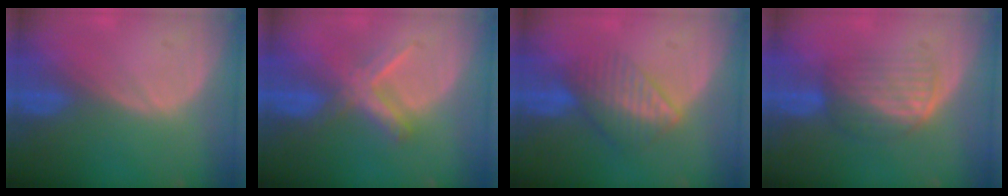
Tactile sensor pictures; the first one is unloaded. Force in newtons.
{"total": 5.5, "press": 5.4, "slide": 1.1}
{"total": 6.7, "press": 5.8, "slide": 3.3}
{"total": 5.8, "press": 5.5, "slide": 2.0}